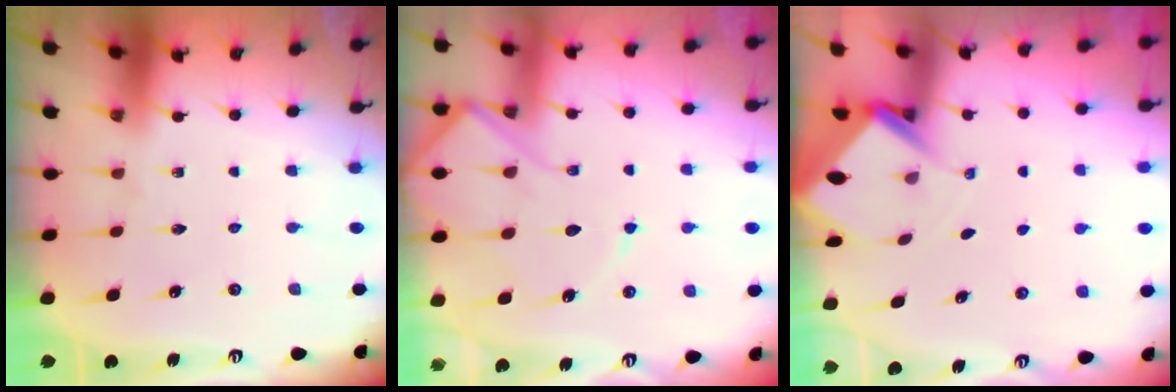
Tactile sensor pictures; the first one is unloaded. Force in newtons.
{"total": 10.5, "press": 10.4, "slide": 1.2}
{"total": 3.7, "press": 3.6, "slide": 0.3}